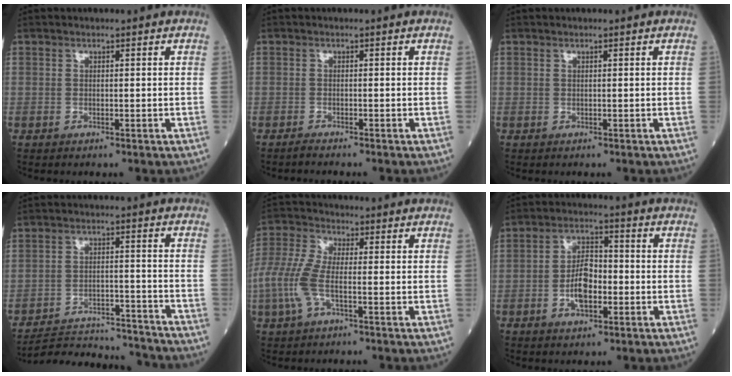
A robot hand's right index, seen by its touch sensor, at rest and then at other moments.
{"total": 1.2, "force": [-1.1, -0.2, 0.4], "torque": [-0.014, -0.003, -0.018]}
{"total": 0.0}
{"total": 16.0, "force": [-15.6, 1.4, 3.4], "torque": [-0.055, 0.000, -0.219]}
{"total": 7.1, "force": [-2.0, 1.9, 6.6], "torque": [-0.175, 0.003, -0.049]}
{"total": 6.1, "force": [-1.8, 2.9, 5.1], "torque": [-0.101, 0.011, -0.033]}